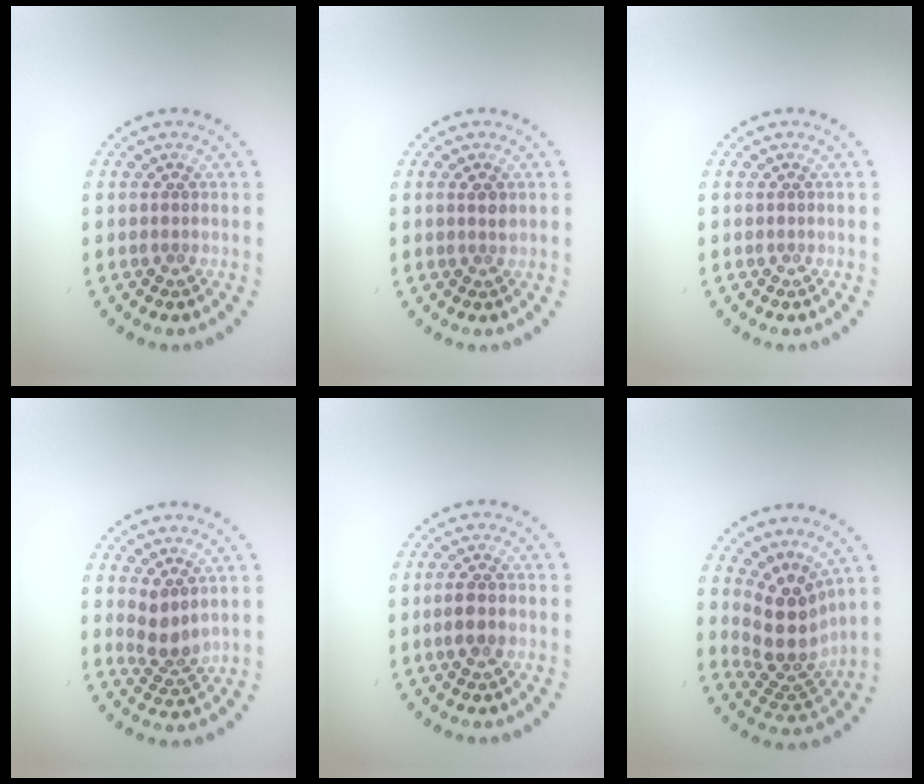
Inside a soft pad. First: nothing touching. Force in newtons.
{"total": 1.0, "press": 0.8, "slide": 0.5}
{"total": 0.0}
{"total": 2.5, "press": 1.9, "slide": 1.6}
{"total": 1.8, "press": 1.8, "slide": 0.4}
{"total": 4.7, "press": 3.6, "slide": 3.0}